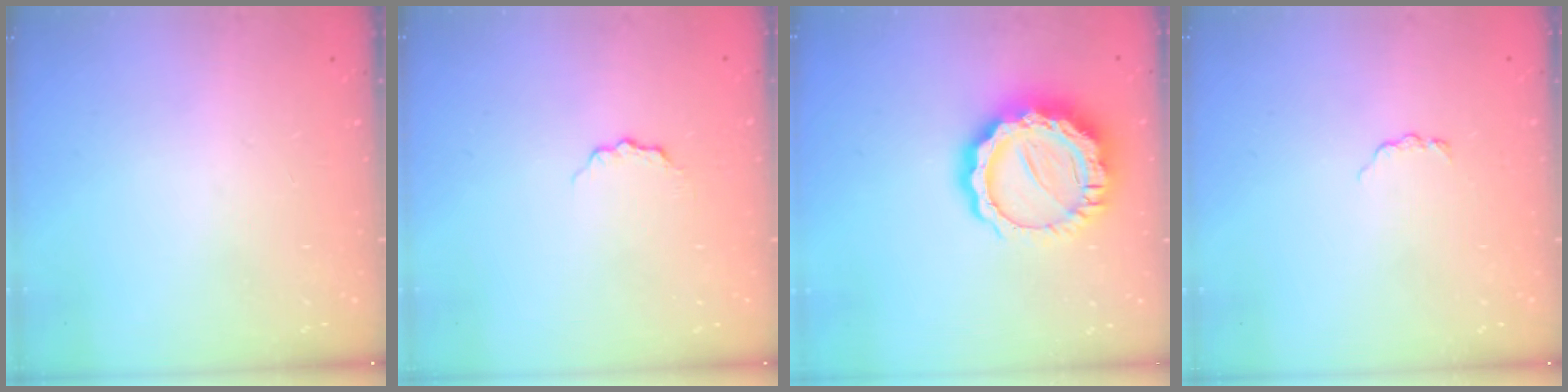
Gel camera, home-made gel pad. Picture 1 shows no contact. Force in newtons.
{"total": 4.0, "press": 3.9, "slide": 0.4}
{"total": 16.4, "press": 16.4, "slide": 1.0}
{"total": 3.3, "press": 3.3, "slide": 0.4}